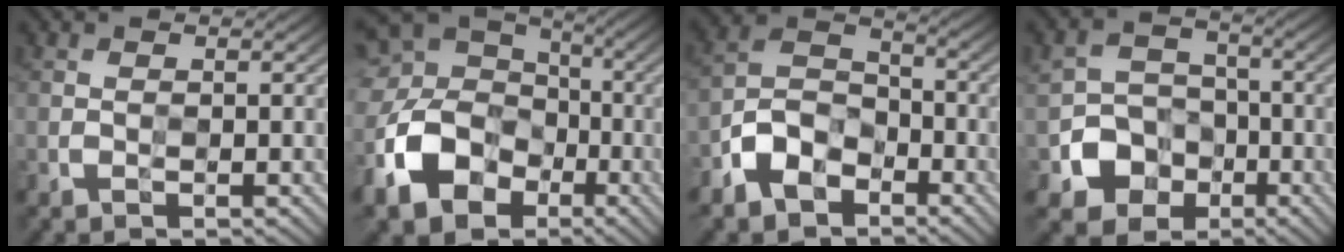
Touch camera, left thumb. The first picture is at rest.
{"total": 15.2, "force": [-5.3, 11.9, 7.8], "torque": [-0.197, -0.033, -0.100]}
{"total": 7.8, "force": [-5.0, 4.5, 4.0], "torque": [-0.088, 0.001, -0.113]}
{"total": 6.9, "force": [-2.9, 5.9, 2.3], "torque": [-0.044, -0.005, -0.069]}